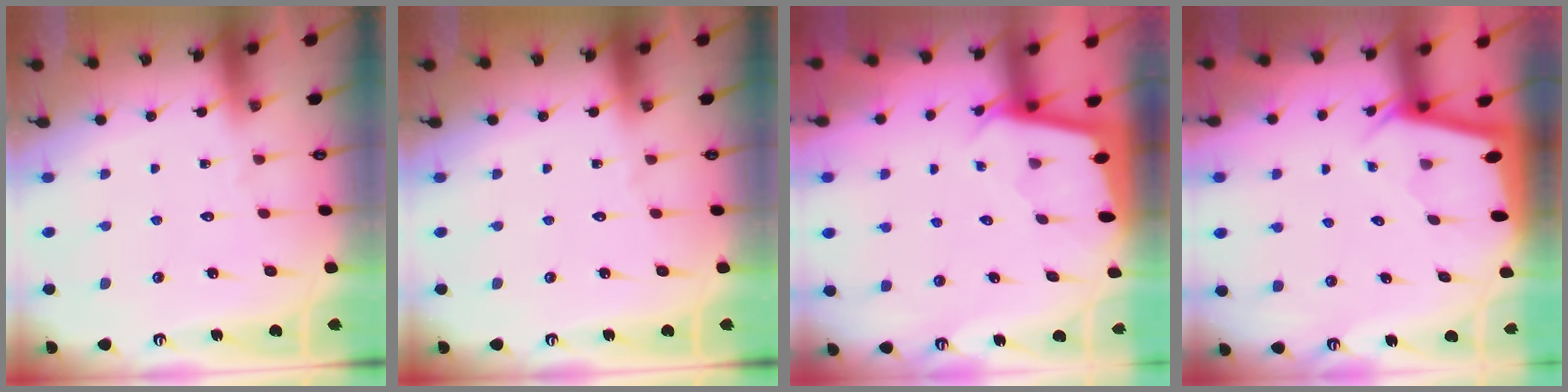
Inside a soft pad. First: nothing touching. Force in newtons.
{"total": 0.0}
{"total": 1.9, "press": 1.9, "slide": 0.1}
{"total": 1.9, "press": 1.9, "slide": 0.1}